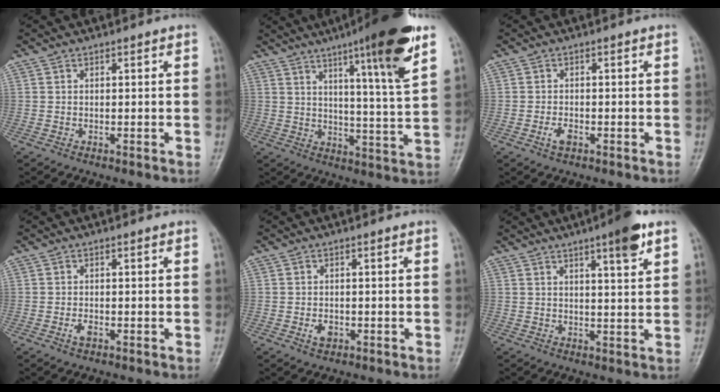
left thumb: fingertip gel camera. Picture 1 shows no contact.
{"total": 17.1, "force": [9.5, 1.2, 14.1], "torque": [-0.198, -0.046, 0.139]}
{"total": 2.0, "force": [-0.9, 1.0, 1.4], "torque": [-0.030, 0.002, -0.016]}
{"total": 1.4, "force": [-0.6, 0.8, 1.1], "torque": [-0.022, -0.001, -0.011]}
{"total": 2.0, "force": [-0.6, 1.4, 1.3], "torque": [-0.020, 0.000, -0.008]}
{"total": 6.8, "force": [4.0, 0.9, 5.4], "torque": [-0.072, -0.020, 0.057]}